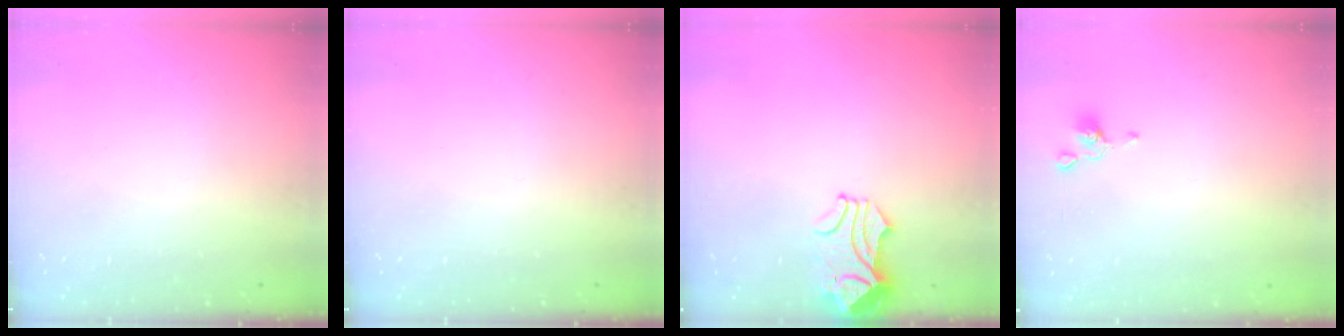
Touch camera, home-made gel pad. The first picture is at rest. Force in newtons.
{"total": 0.0}
{"total": 1.9, "press": 1.7, "slide": 1.0}
{"total": 2.1, "press": 2.1, "slide": 0.5}